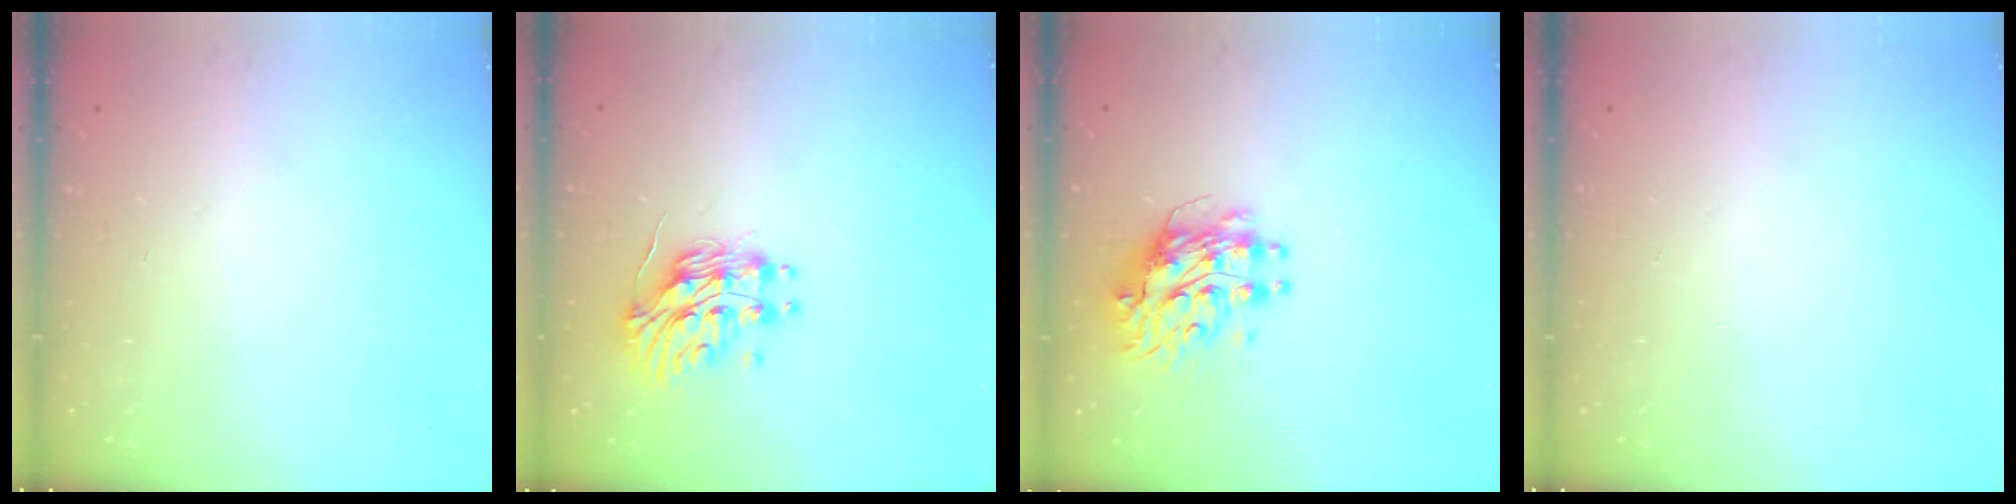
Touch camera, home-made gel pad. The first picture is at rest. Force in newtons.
{"total": 14.0, "press": 13.9, "slide": 0.8}
{"total": 9.0, "press": 9.0, "slide": 0.9}
{"total": 0.0}